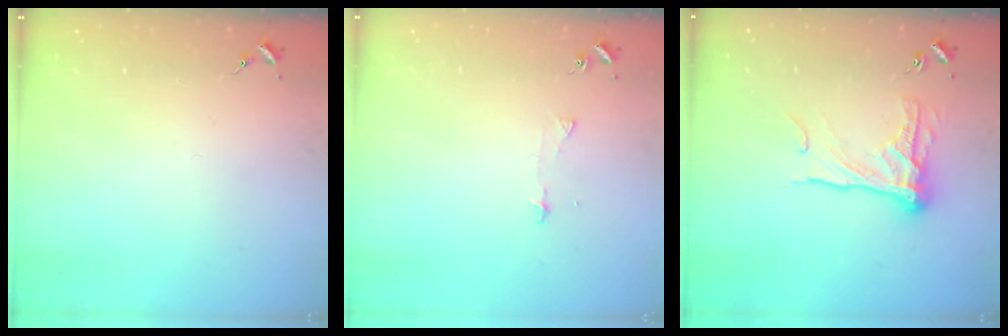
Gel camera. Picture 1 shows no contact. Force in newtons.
{"total": 4.2, "press": 4.2, "slide": 0.5}
{"total": 14.6, "press": 14.6, "slide": 1.1}